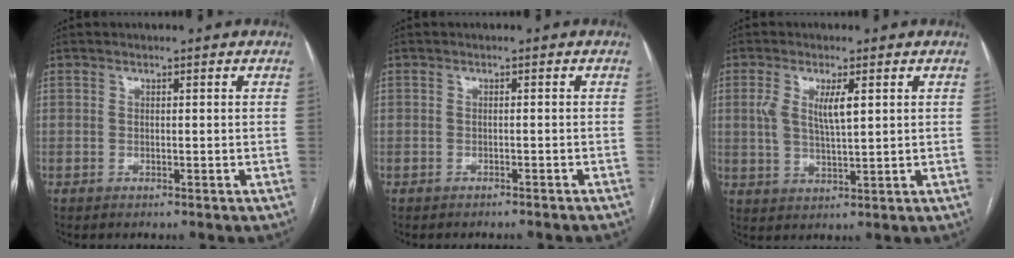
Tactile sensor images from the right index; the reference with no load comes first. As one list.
[{"total": 3.0, "force": [-2.8, 0.4, 1.0], "torque": [-0.016, 0.000, -0.033]}, {"total": 5.4, "force": [1.6, 1.3, 4.9], "torque": [-0.101, 0.003, 0.034]}]